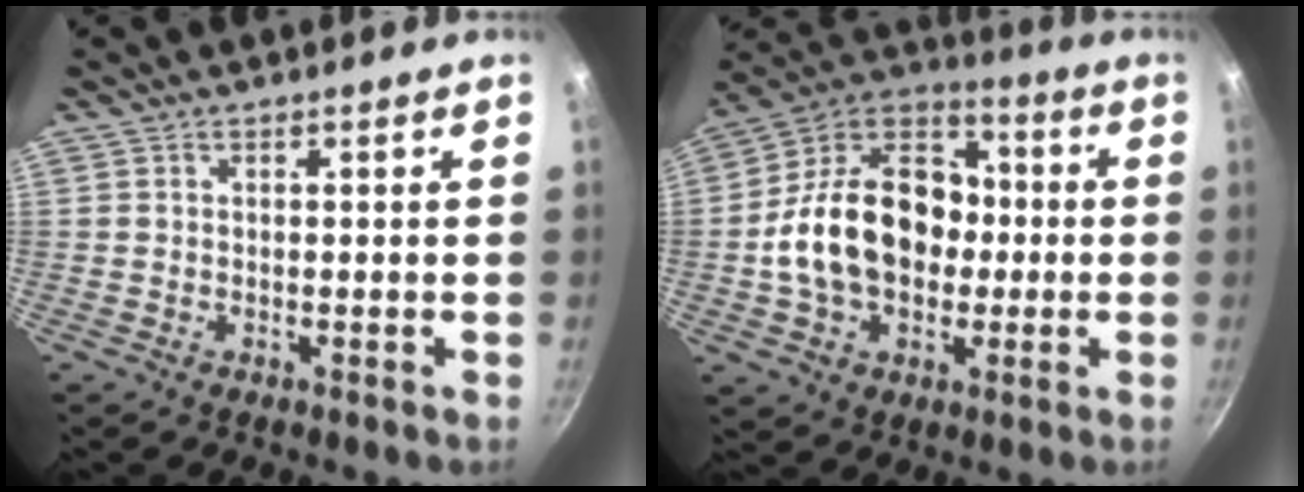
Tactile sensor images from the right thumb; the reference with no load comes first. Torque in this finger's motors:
{"motor_torque": [1.77, 2.88, 1.34, -0.79, 0.19]}